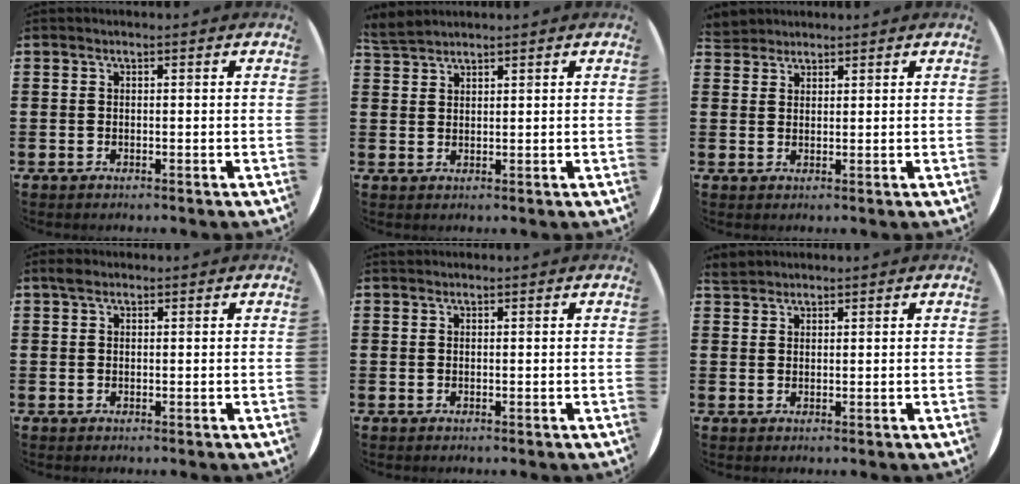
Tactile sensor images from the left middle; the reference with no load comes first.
{"total": 2.7, "force": [2.7, 0.3, 0.3], "torque": [-0.013, -0.003, 0.053]}
{"total": 2.3, "force": [2.2, 0.7, -0.1], "torque": [-0.002, 0.000, 0.043]}
{"total": 1.0, "force": [0.8, 0.6, 0.4], "torque": [-0.001, 0.002, 0.012]}
{"total": 0.0}
{"total": 1.7, "force": [1.7, 0.5, 0.0], "torque": [0.005, 0.001, 0.032]}